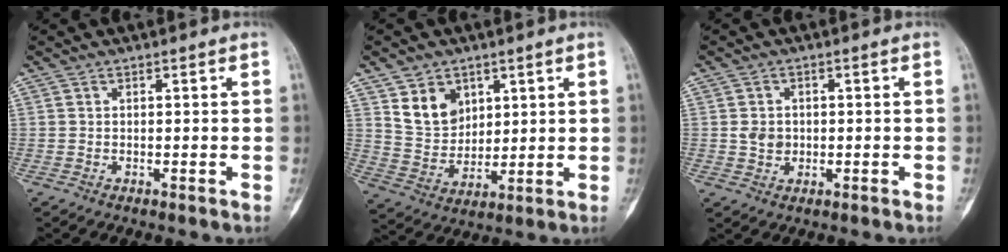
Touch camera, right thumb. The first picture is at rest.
{"total": 9.1, "force": [4.4, 6.8, 4.1], "torque": [-0.047, -0.033, 0.095]}
{"total": 3.2, "force": [-0.1, 2.7, 1.7], "torque": [-0.016, 0.002, 0.000]}